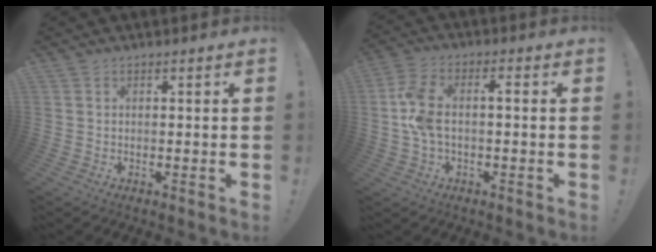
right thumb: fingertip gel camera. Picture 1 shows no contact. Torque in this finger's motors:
{"motor_torque": [0.30, 0.04, 0.53, 0.47, 0.10]}